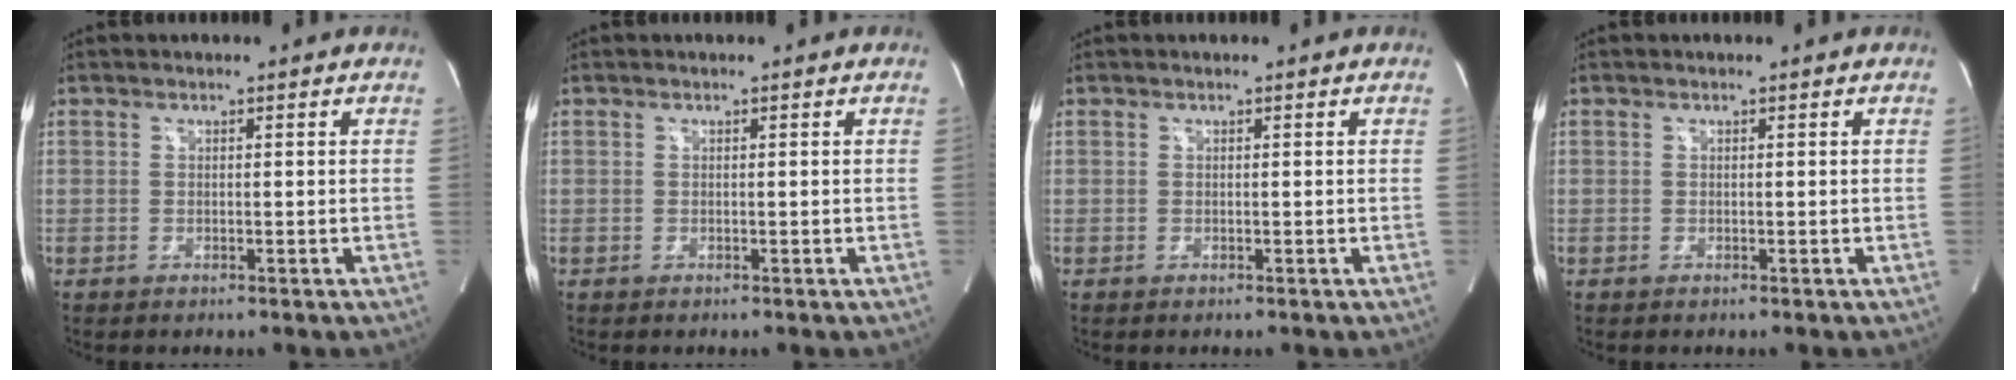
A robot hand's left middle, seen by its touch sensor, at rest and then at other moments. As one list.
[{"total": 0.0}, {"total": 0.0}, {"total": 0.0}]